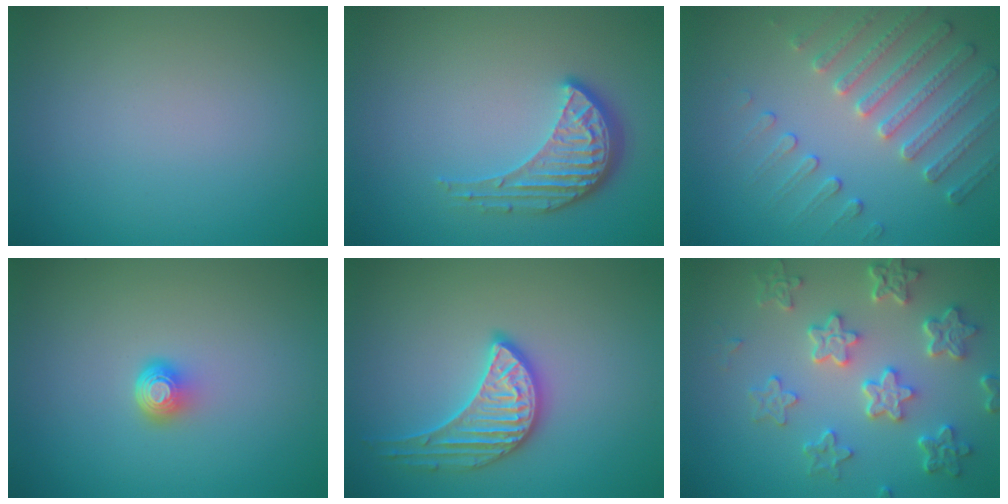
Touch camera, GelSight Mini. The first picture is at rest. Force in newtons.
{"total": 4.1, "press": 3.2, "slide": 2.7}
{"total": 3.8, "press": 3.6, "slide": 1.2}
{"total": 1.9, "press": 1.3, "slide": 1.4}
{"total": 3.3, "press": 3.3, "slide": 0.3}
{"total": 6.1, "press": 4.7, "slide": 3.9}